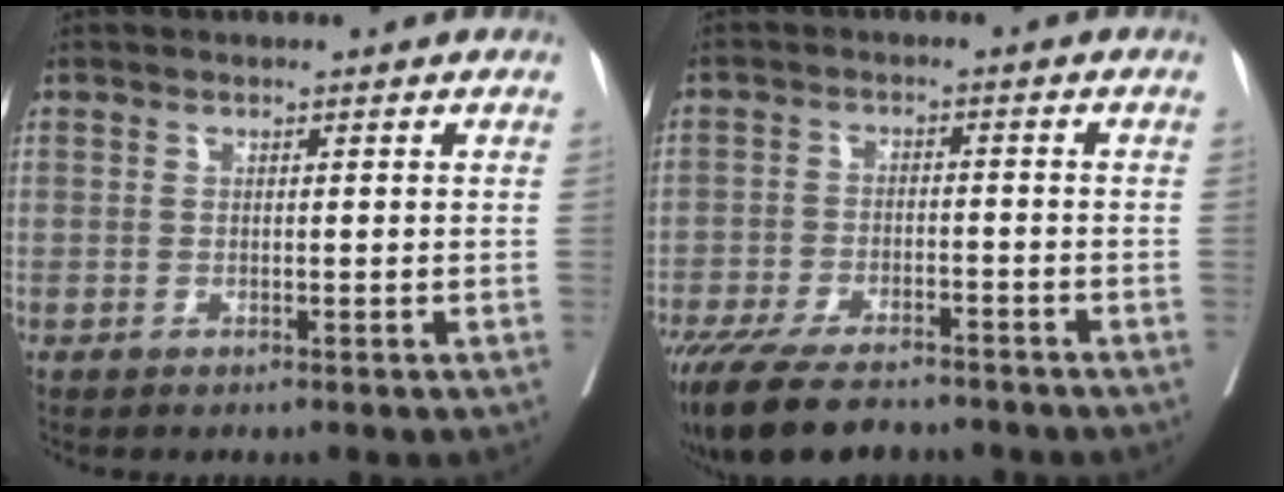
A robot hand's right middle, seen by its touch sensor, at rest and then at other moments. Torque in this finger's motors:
{"motor_torque": [1.22, -0.92, 0.58, 0.17]}